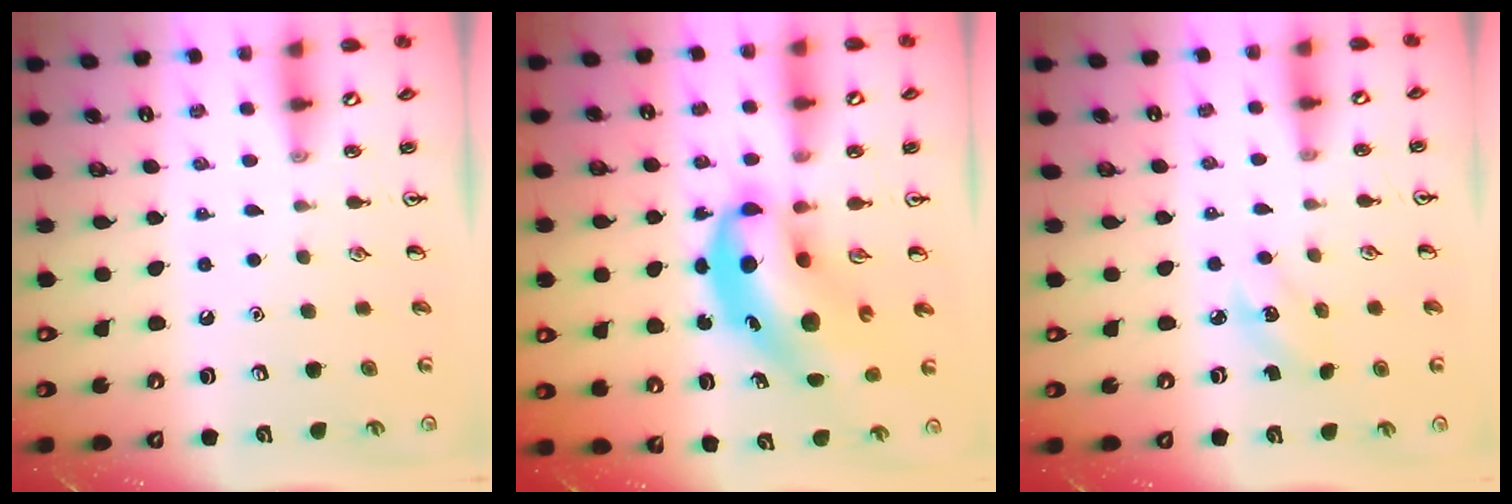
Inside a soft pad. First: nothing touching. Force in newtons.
{"total": 10.6, "press": 10.2, "slide": 2.9}
{"total": 2.4, "press": 2.2, "slide": 0.9}